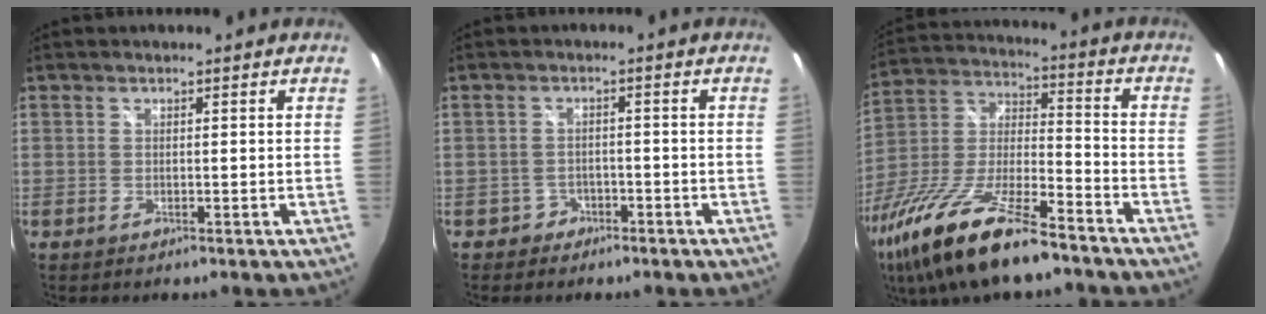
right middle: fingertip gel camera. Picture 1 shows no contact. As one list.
[{"total": 3.3, "force": [-2.0, 2.6, 0.1], "torque": [-0.005, 0.010, -0.030]}, {"total": 22.9, "force": [-15.6, 5.9, 15.7], "torque": [-0.321, -0.038, -0.281]}]